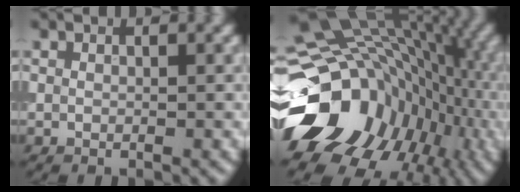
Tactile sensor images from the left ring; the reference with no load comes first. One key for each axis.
{"total": 18.9, "fx": -3.8, "fy": 15.1, "fz": 10.8, "tx": -0.177, "ty": -0.018, "tz": -0.037}